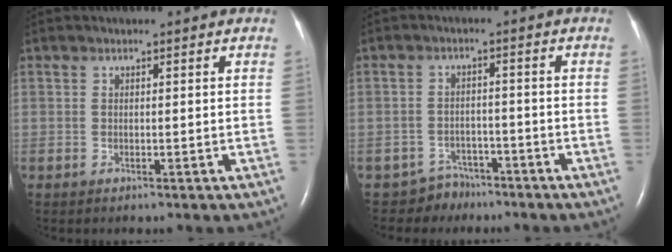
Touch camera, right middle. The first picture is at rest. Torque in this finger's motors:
{"motor_torque": [-0.24, -0.11, -0.07, -0.02]}